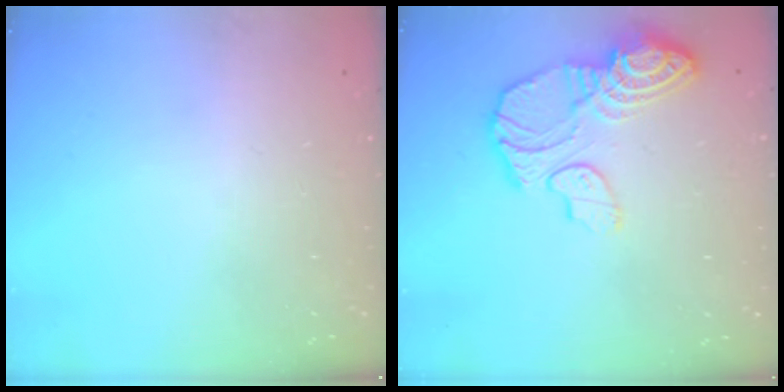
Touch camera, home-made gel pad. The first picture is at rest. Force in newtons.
{"total": 14.6, "press": 14.5, "slide": 1.5}